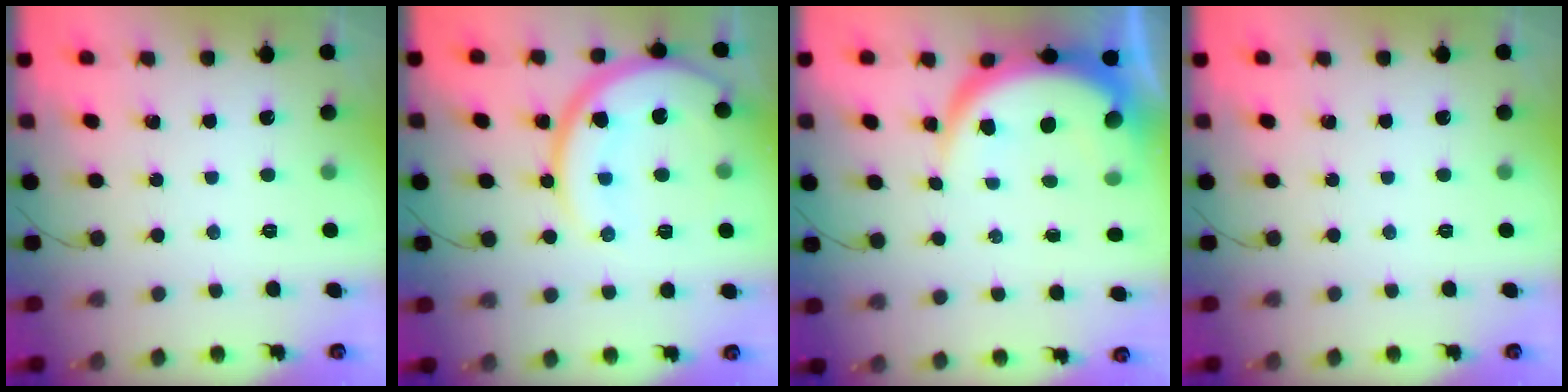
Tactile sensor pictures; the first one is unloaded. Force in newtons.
{"total": 14.8, "press": 14.7, "slide": 1.2}
{"total": 8.0, "press": 8.0, "slide": 0.4}
{"total": 0.0}